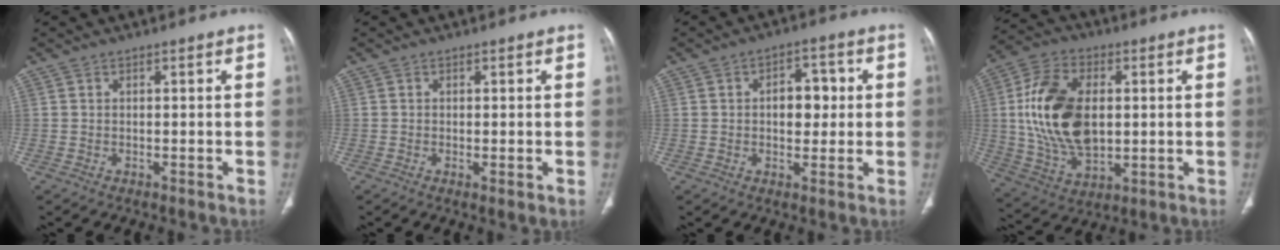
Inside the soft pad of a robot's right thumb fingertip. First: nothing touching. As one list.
[{"total": 1.4, "force": [-0.2, 0.3, 1.3], "torque": [-0.031, -0.008, -0.004]}, {"total": 7.0, "force": [0.7, 4.5, 5.3], "torque": [-0.046, 0.012, 0.009]}, {"total": 19.0, "force": [1.7, 11.5, 15.0], "torque": [-0.280, -0.004, 0.040]}]